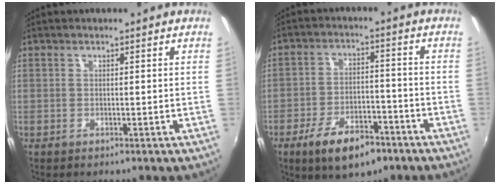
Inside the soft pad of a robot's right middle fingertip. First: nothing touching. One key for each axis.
{"total": 11.6, "fx": -7.3, "fy": 5.1, "fz": 7.5, "tx": -0.154, "ty": -0.004, "tz": -0.115}